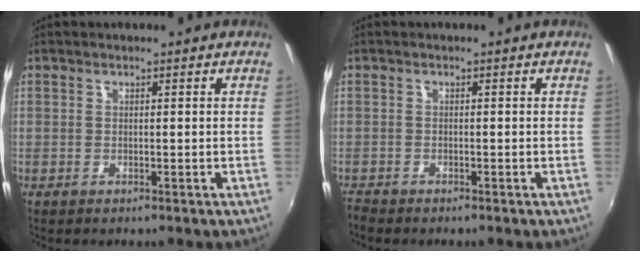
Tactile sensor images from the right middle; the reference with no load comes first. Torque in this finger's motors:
{"motor_torque": [0.32, -0.33, -0.02, 0.00]}